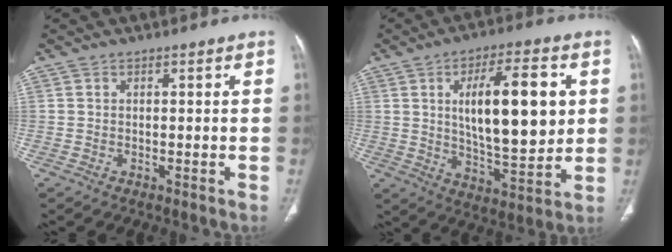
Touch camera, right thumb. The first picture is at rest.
{"total": 18.8, "force": [3.6, 7.0, 17.0], "torque": [-0.245, -0.018, 0.064]}